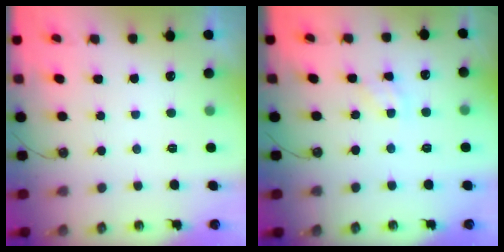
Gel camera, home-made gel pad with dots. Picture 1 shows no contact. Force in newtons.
{"total": 3.5, "press": 3.5, "slide": 0.2}